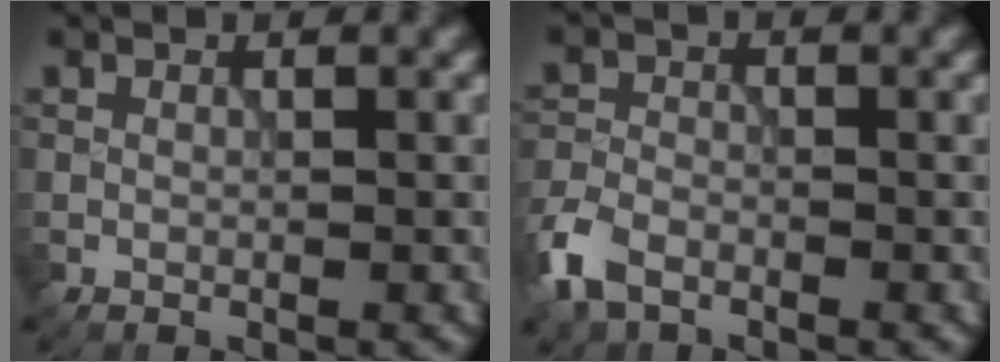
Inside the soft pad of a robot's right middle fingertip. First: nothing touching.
{"total": 4.1, "force": [-2.8, 2.2, 2.0], "torque": [-0.050, -0.007, -0.069]}